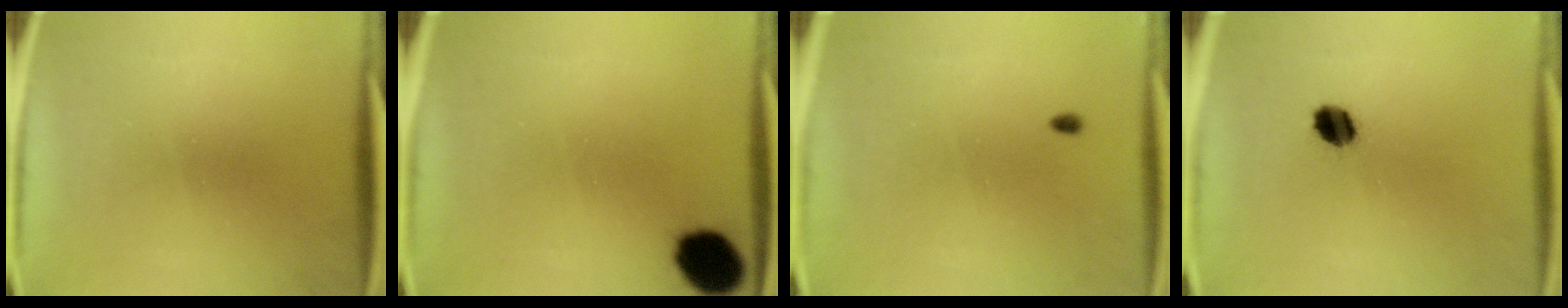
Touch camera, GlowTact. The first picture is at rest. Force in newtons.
{"total": 9.8}
{"total": 0.7}
{"total": 4.5}